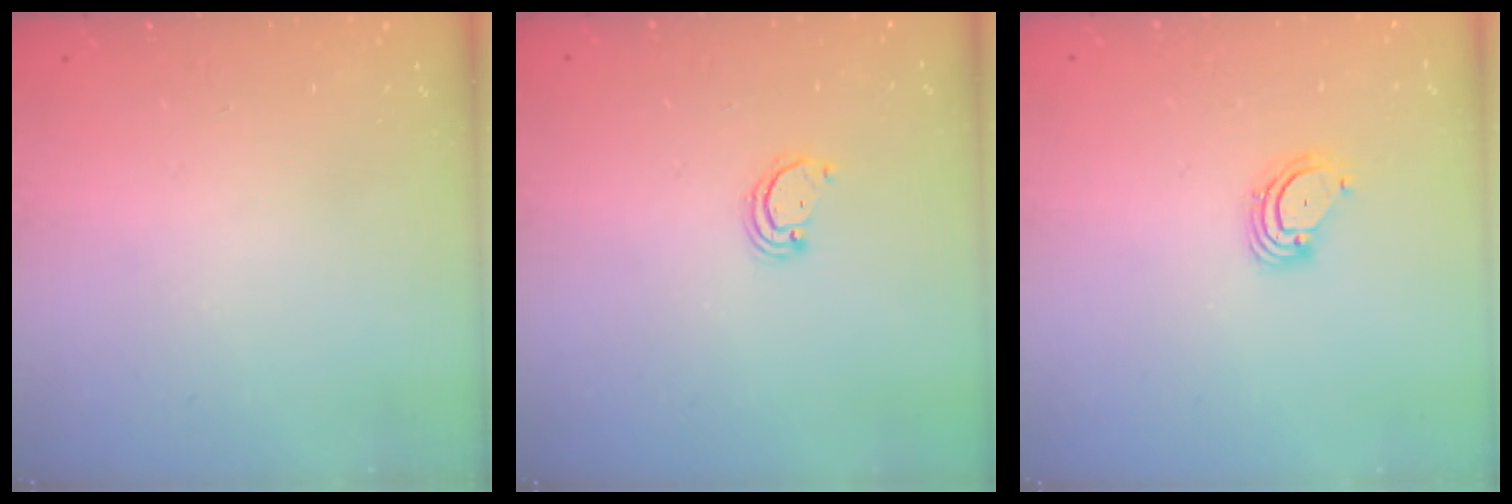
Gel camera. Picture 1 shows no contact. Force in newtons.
{"total": 2.2, "press": 2.2, "slide": 0.2}
{"total": 3.6, "press": 3.6, "slide": 0.3}